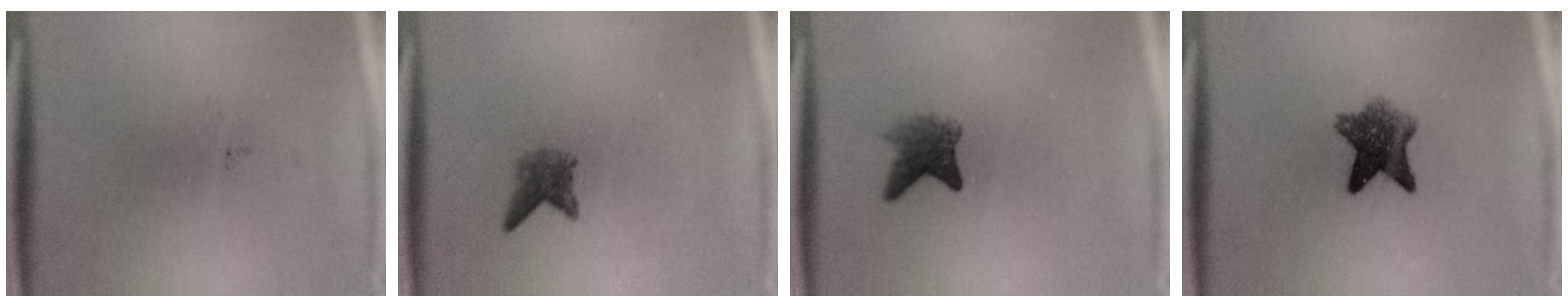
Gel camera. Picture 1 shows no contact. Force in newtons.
{"total": 2.3}
{"total": 3.4}
{"total": 6.8}